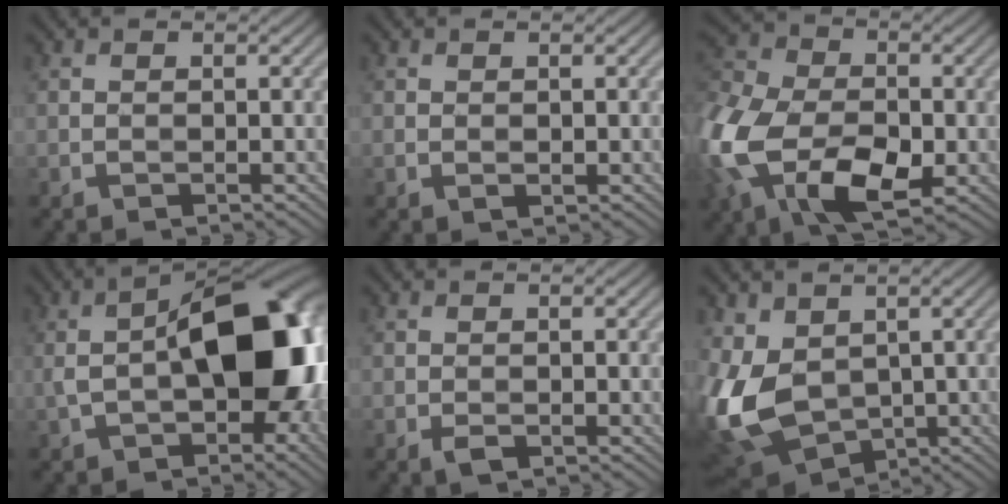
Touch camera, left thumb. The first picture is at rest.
{"total": 0.7, "force": [-0.1, 0.4, 0.6], "torque": [-0.011, -0.002, 0.000]}
{"total": 15.9, "force": [-4.6, 10.3, 11.2], "torque": [-0.293, -0.034, -0.087]}
{"total": 15.3, "force": [-0.7, 8.1, 13.0], "torque": [-0.199, 0.003, -0.015]}
{"total": 1.1, "force": [-0.6, 0.5, 0.8], "torque": [-0.018, -0.003, -0.011]}
{"total": 11.3, "force": [-0.2, 8.0, 7.9], "torque": [-0.224, -0.013, -0.009]}